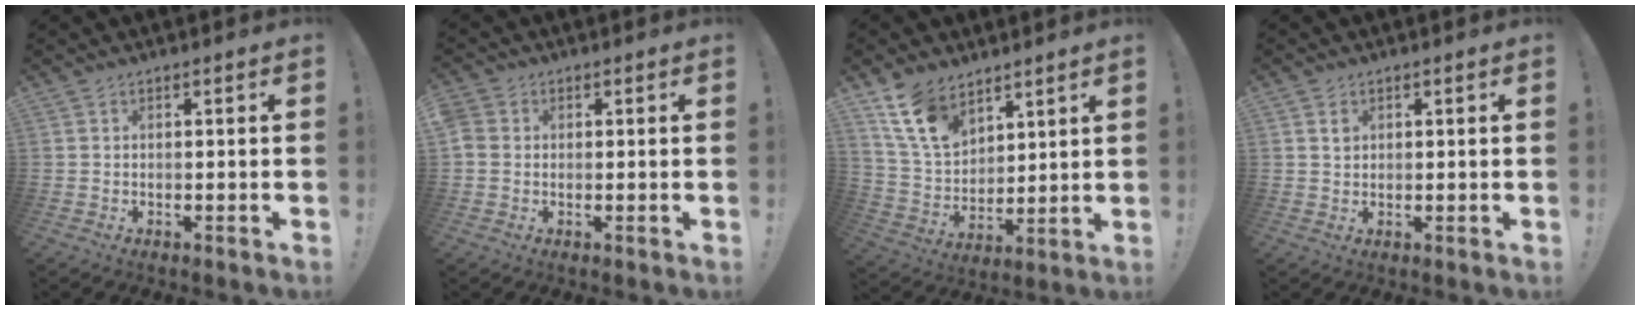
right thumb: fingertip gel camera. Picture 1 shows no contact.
{"total": 3.3, "force": [0.3, 3.0, 1.5], "torque": [-0.024, 0.010, 0.009]}
{"total": 14.1, "force": [9.5, 8.0, 6.6], "torque": [-0.135, -0.052, 0.187]}
{"total": 1.6, "force": [0.9, 1.3, 0.4], "torque": [0.006, -0.003, 0.014]}